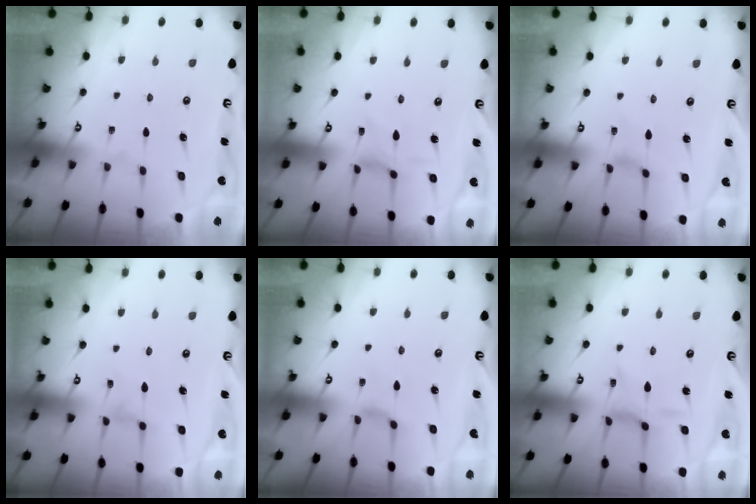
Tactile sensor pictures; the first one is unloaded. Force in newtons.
{"total": 1.2, "press": 1.1, "slide": 0.2}
{"total": 0.0}
{"total": 0.8, "press": 0.8, "slide": 0.2}
{"total": 2.6, "press": 2.6, "slide": 0.5}
{"total": 2.5, "press": 2.5, "slide": 0.2}